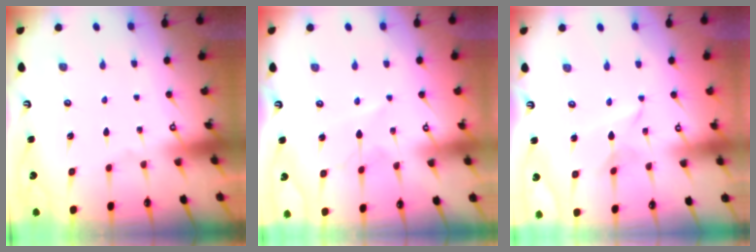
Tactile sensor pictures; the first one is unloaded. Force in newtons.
{"total": 3.9, "press": 3.9, "slide": 0.4}
{"total": 2.6, "press": 2.6, "slide": 0.3}